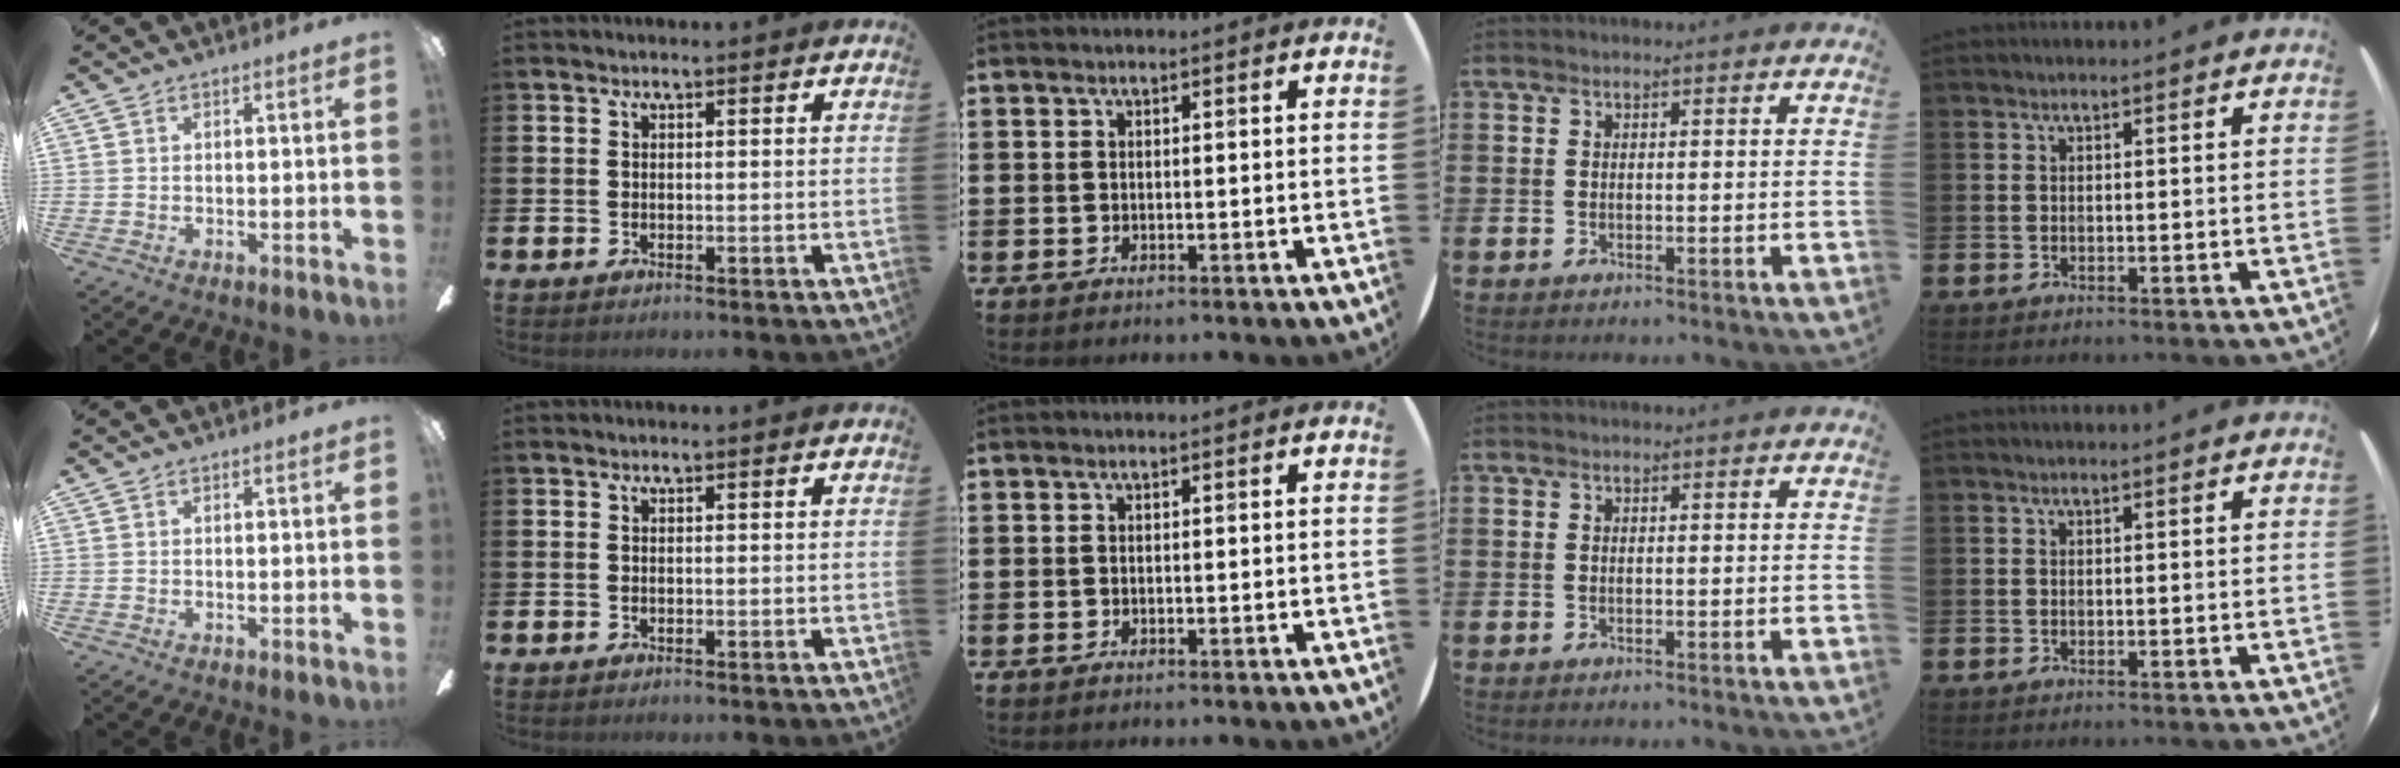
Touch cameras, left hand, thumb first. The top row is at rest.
{}